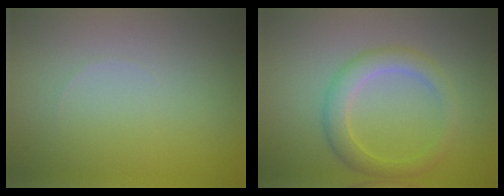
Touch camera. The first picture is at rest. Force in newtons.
{"total": 3.0, "press": 3.0, "slide": 0.1}